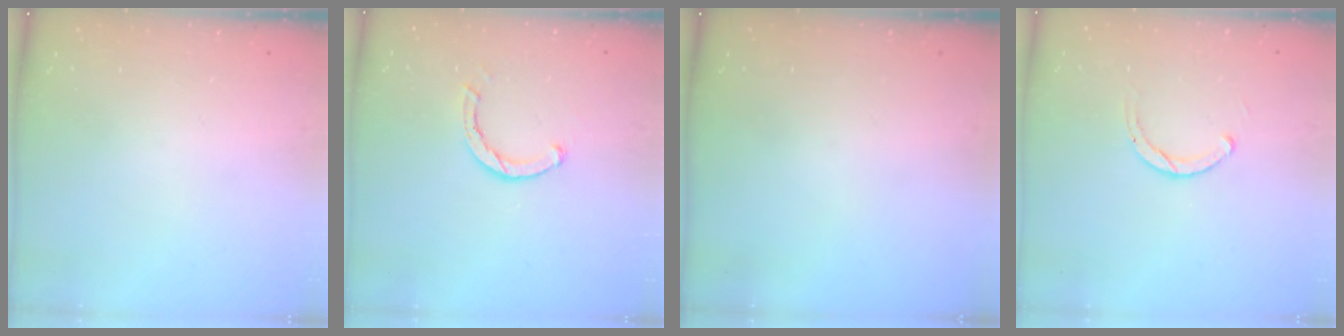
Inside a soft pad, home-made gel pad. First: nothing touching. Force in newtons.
{"total": 2.4, "press": 2.4, "slide": 0.1}
{"total": 0.0}
{"total": 1.9, "press": 1.9, "slide": 0.2}